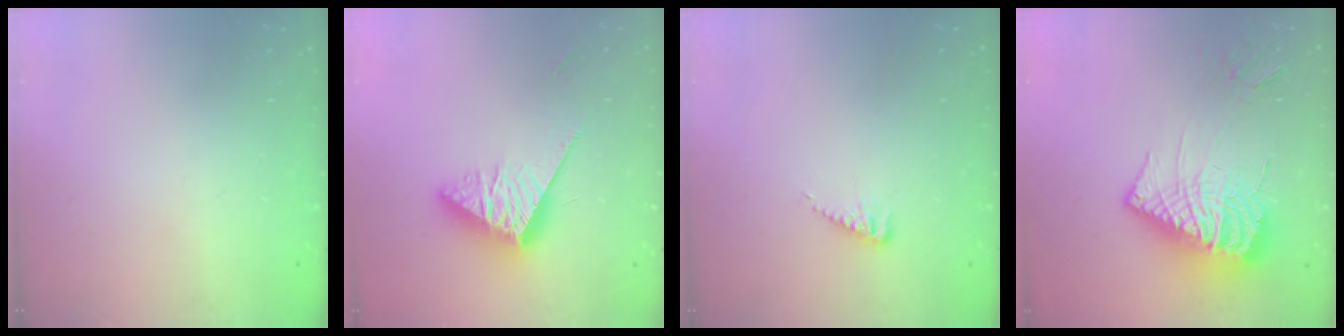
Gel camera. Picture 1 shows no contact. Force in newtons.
{"total": 12.9, "press": 12.9, "slide": 0.3}
{"total": 2.9, "press": 2.9, "slide": 0.4}
{"total": 17.3, "press": 17.2, "slide": 1.9}